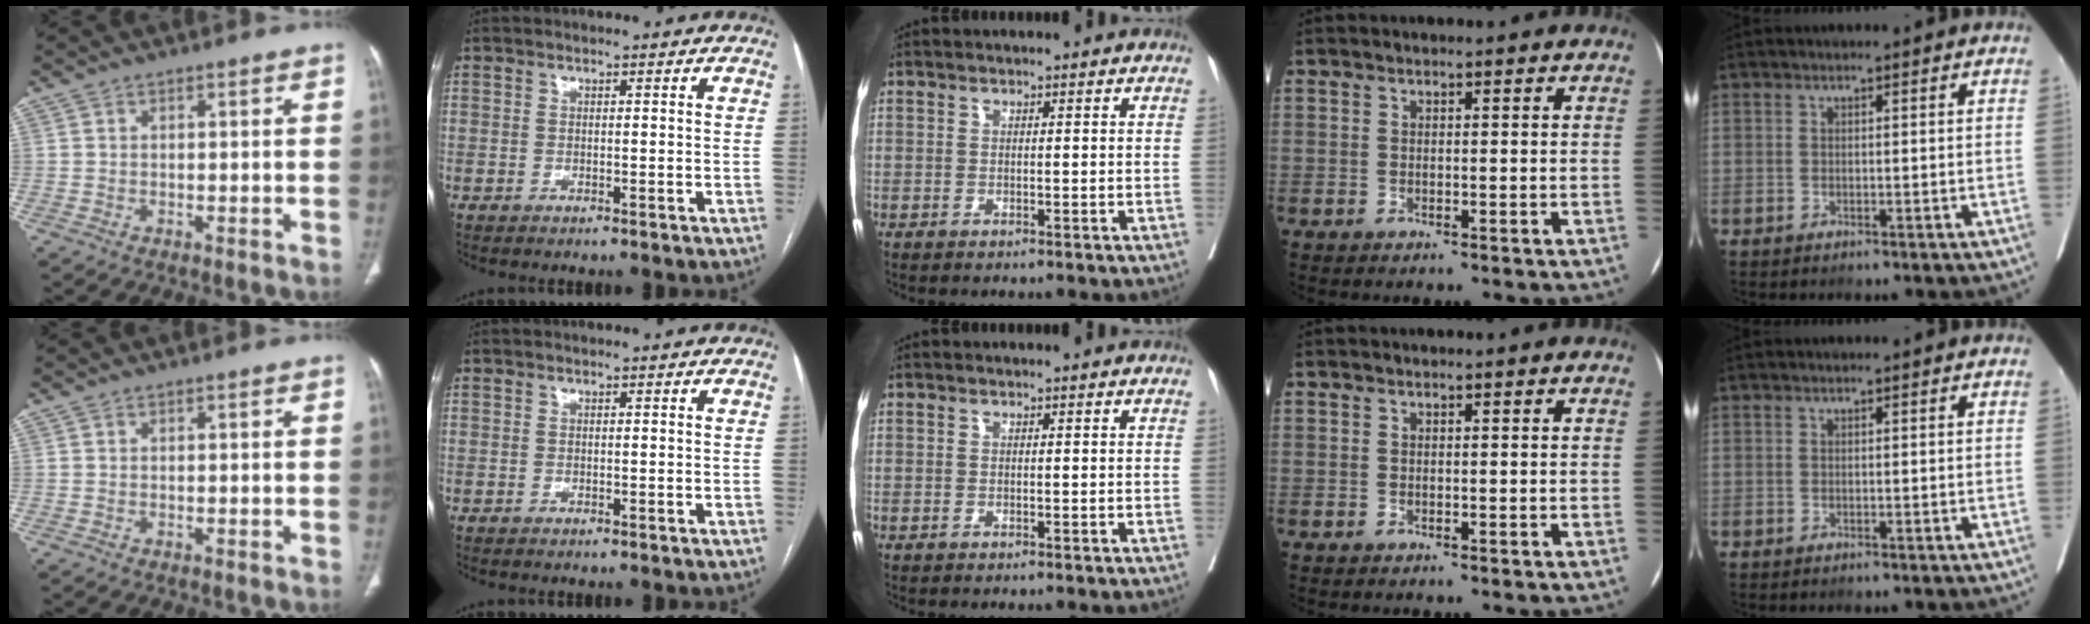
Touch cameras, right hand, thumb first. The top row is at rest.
{}